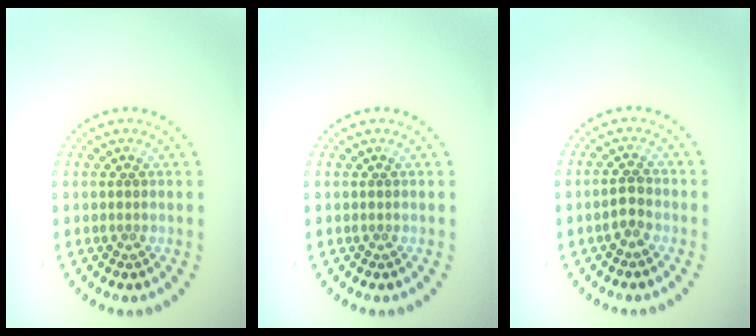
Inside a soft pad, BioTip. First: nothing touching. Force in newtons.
{"total": 0.0}
{"total": 1.9, "press": 1.8, "slide": 0.6}